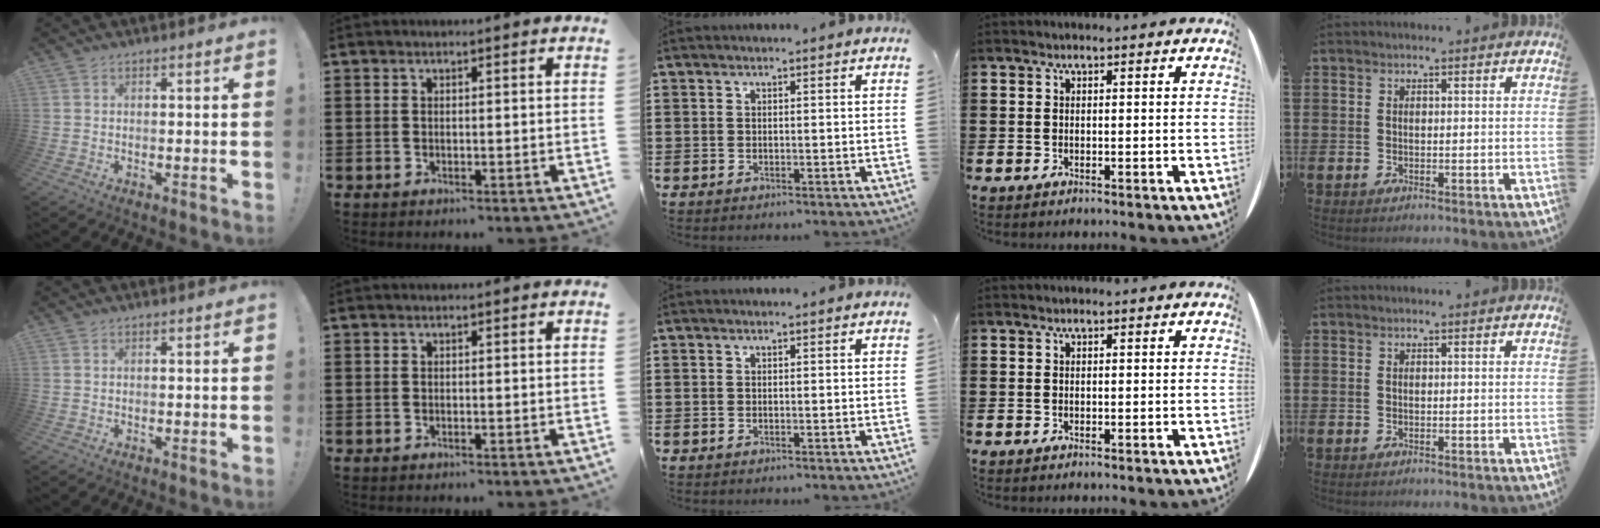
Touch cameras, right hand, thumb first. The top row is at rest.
{}